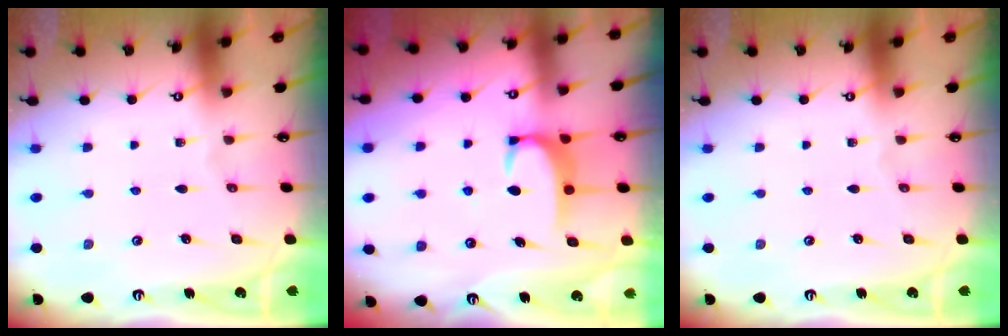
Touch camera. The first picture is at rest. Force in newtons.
{"total": 2.7, "press": 2.7, "slide": 0.5}
{"total": 0.0}